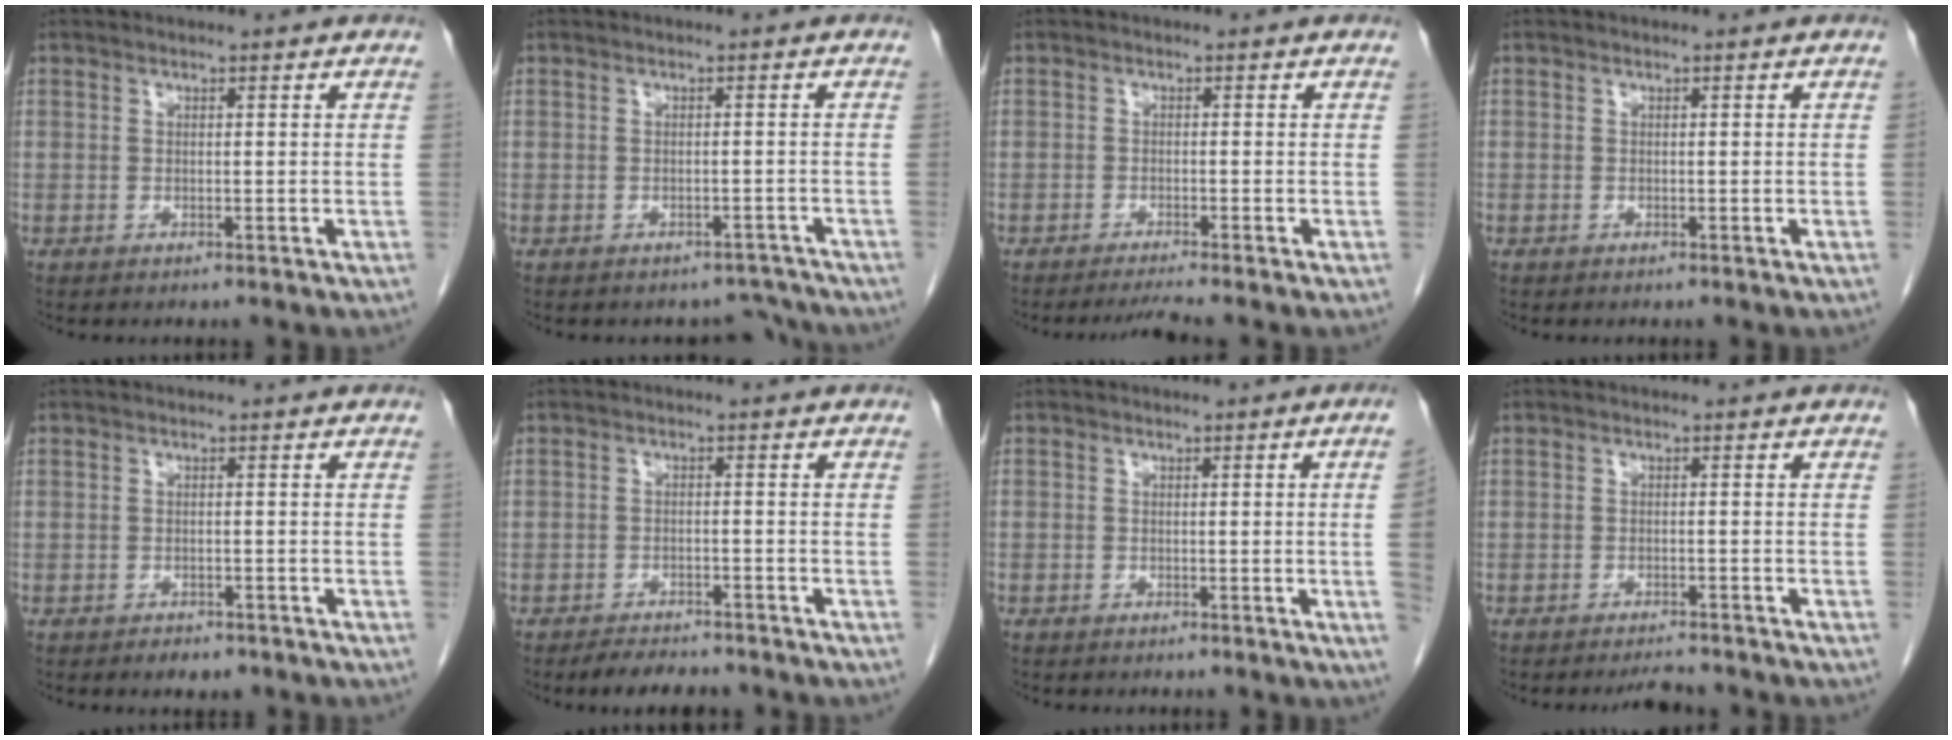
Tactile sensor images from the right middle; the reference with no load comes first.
{"total": 3.4, "force": [-3.0, 1.4, -0.6], "torque": [0.017, 0.013, -0.035]}
{"total": 2.6, "force": [-2.2, -1.0, 0.8], "torque": [-0.020, -0.011, -0.041]}
{"total": 0.0}
{"total": 2.1, "force": [-1.5, 1.1, 0.9], "torque": [-0.017, 0.000, -0.015]}
{"total": 4.5, "force": [-4.0, 1.5, 1.5], "torque": [-0.023, -0.005, -0.062]}
{"total": 3.3, "force": [-0.4, -1.2, 3.0], "torque": [-0.032, -0.004, -0.006]}
{"total": 2.6, "force": [-2.5, 0.8, 0.3], "torque": [-0.007, -0.003, -0.034]}